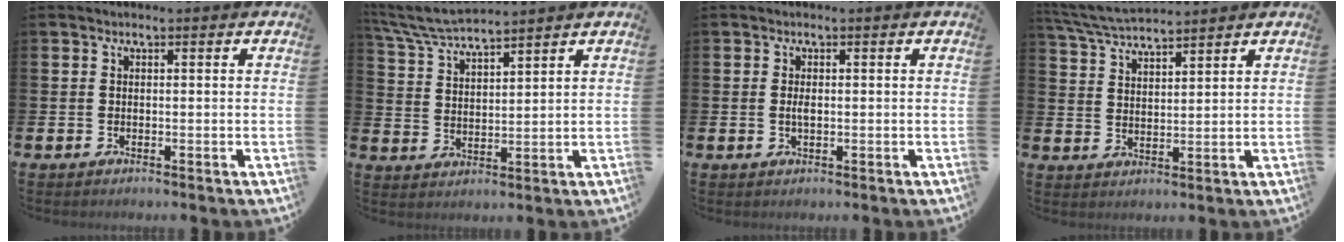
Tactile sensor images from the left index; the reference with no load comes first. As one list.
[{"total": 6.1, "force": [5.8, 0.5, 1.8], "torque": [-0.062, -0.023, 0.106]}, {"total": 1.3, "force": [0.0, 0.5, 1.2], "torque": [-0.024, 0.004, -0.002]}, {"total": 5.1, "force": [5.0, 0.4, 1.2], "torque": [-0.046, -0.021, 0.091]}]